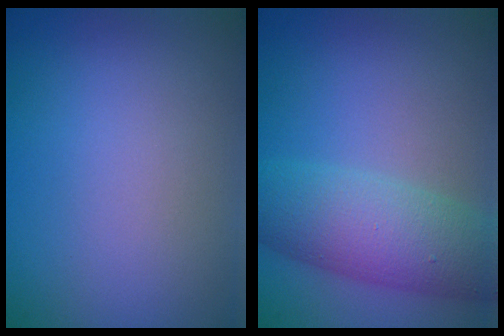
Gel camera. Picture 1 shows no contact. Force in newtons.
{"total": 6.8, "press": 6.8, "slide": 0.2}